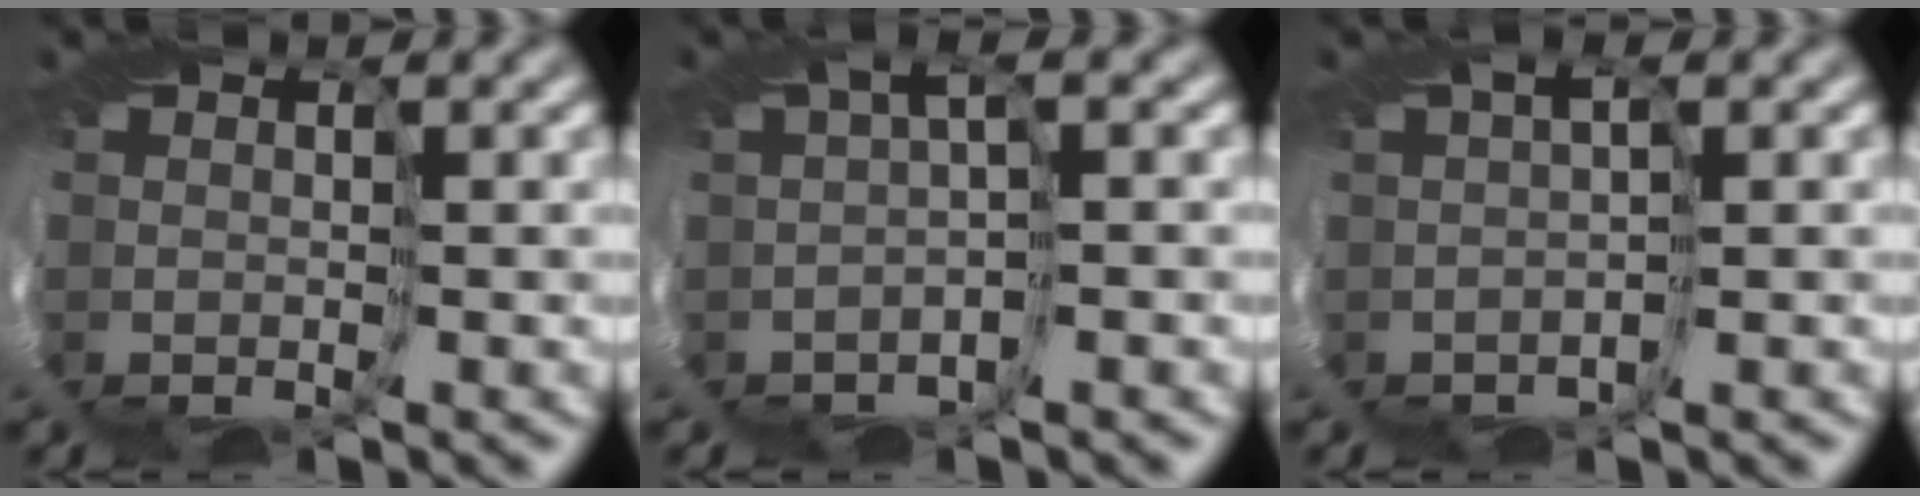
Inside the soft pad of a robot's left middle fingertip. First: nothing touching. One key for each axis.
{"total": 1.2, "fx": -1.0, "fy": -0.4, "fz": 0.6, "tx": -0.016, "ty": -0.004, "tz": -0.019}
{"total": 0.7, "fx": -0.5, "fy": -0.5, "fz": 0.1, "tx": -0.002, "ty": -0.003, "tz": -0.008}